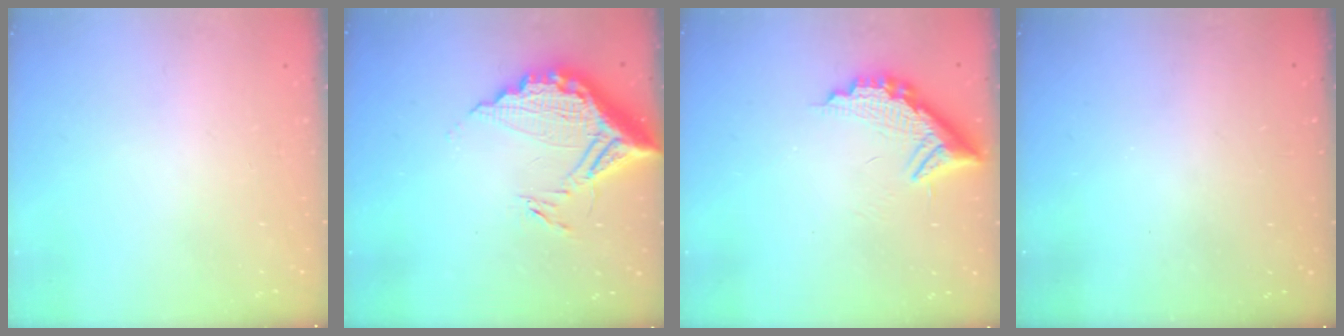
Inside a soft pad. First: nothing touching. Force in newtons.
{"total": 14.7, "press": 14.7, "slide": 1.2}
{"total": 11.8, "press": 11.8, "slide": 0.7}
{"total": 3.2, "press": 3.2, "slide": 0.1}